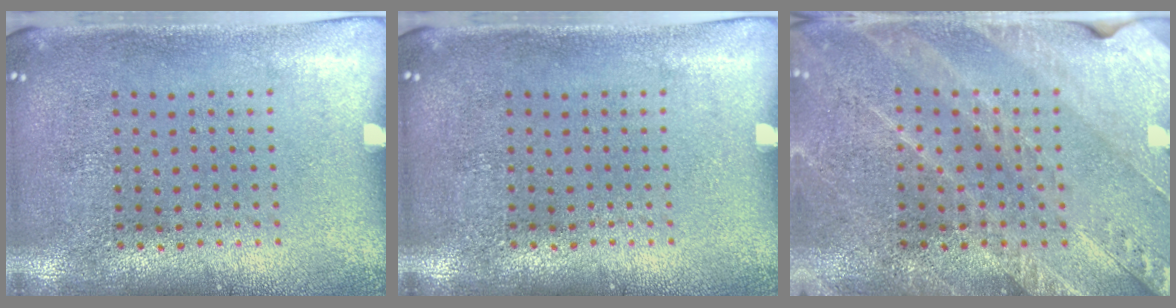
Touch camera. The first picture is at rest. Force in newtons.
{"total": 0.0}
{"total": 2.6, "press": 2.5, "slide": 0.7}